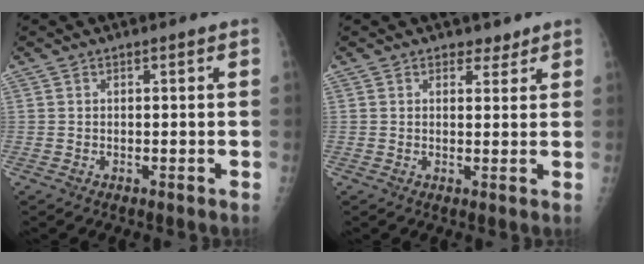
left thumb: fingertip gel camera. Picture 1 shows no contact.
{"total": 2.5, "force": [1.9, 1.4, 0.6], "torque": [0.009, -0.011, 0.024]}